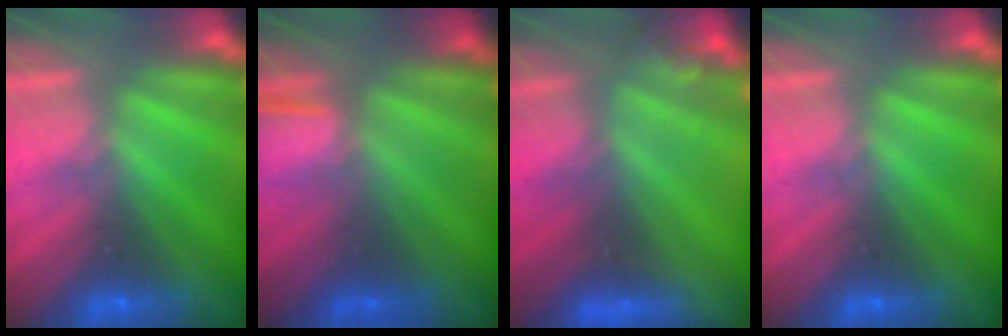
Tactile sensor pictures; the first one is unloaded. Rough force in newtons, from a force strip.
{"total": 1.4}
{"total": 5.2}
{"total": 0.0}